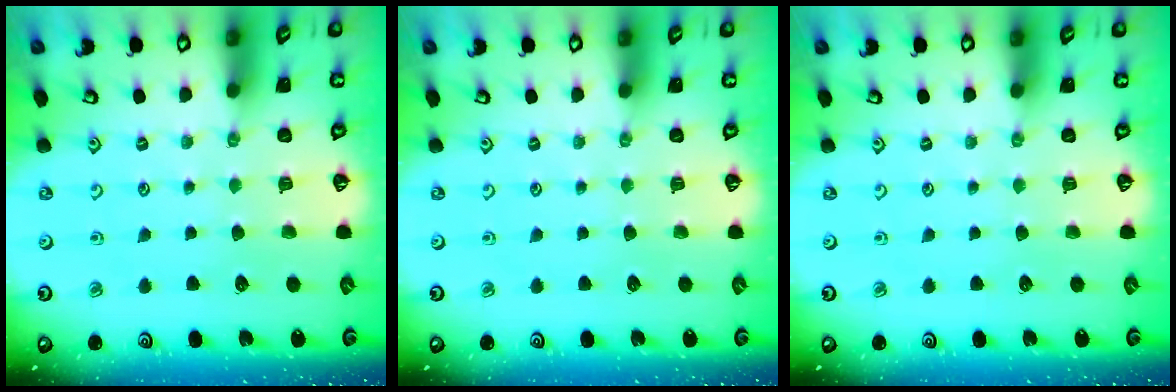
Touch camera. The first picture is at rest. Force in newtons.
{"total": 0.0}
{"total": 0.0}